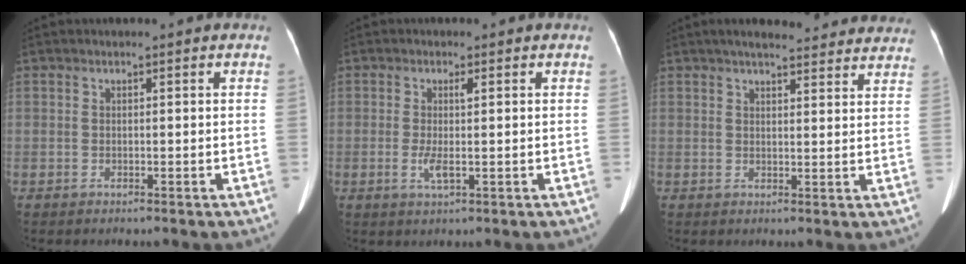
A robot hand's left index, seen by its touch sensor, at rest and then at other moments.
{"total": 3.2, "force": [-0.3, 0.6, 3.1], "torque": [-0.065, -0.003, -0.003]}
{"total": 16.3, "force": [14.8, 3.4, 6.2], "torque": [-0.065, 0.028, 0.172]}